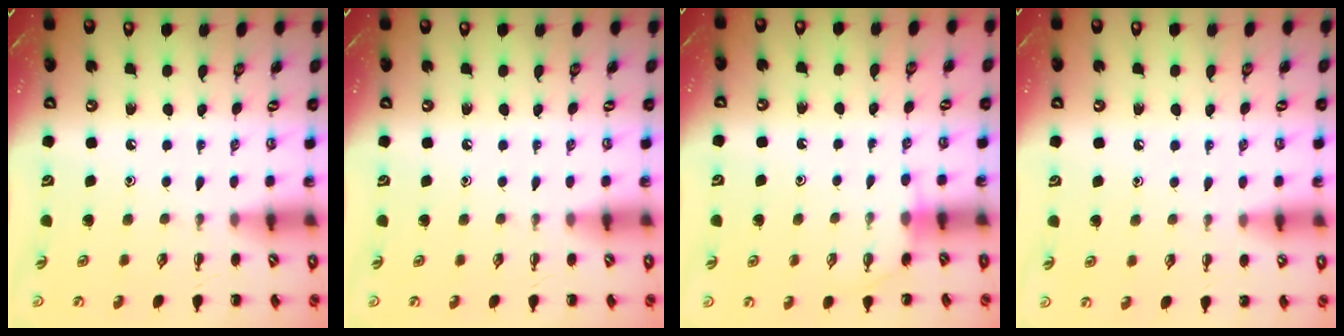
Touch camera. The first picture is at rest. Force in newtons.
{"total": 0.0}
{"total": 4.3, "press": 4.1, "slide": 1.2}
{"total": 5.9, "press": 5.7, "slide": 1.6}